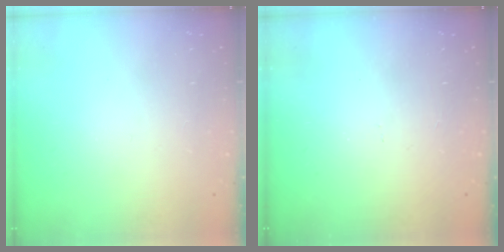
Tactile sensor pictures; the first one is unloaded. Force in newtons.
{"total": 4.1, "press": 4.1, "slide": 0.6}